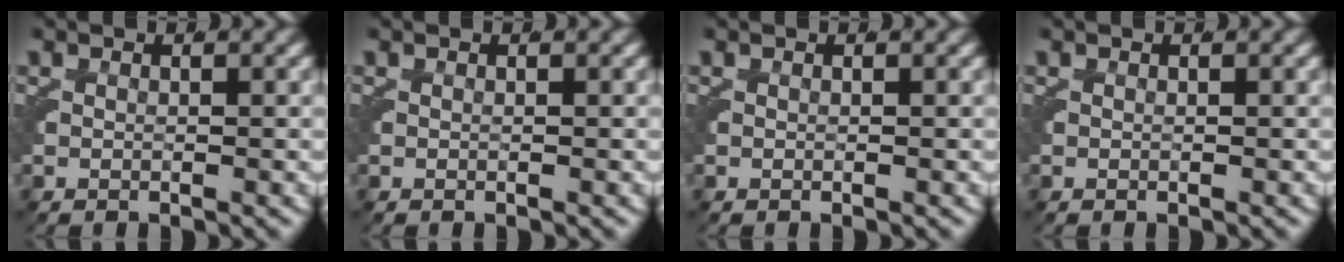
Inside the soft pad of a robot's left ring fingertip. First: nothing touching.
{"total": 0.0}
{"total": 0.0}
{"total": 0.0}